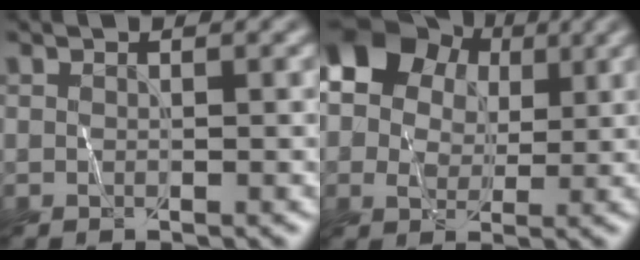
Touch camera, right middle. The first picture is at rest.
{"total": 10.7, "force": [4.1, 8.3, 5.4], "torque": [-0.101, 0.036, 0.064]}